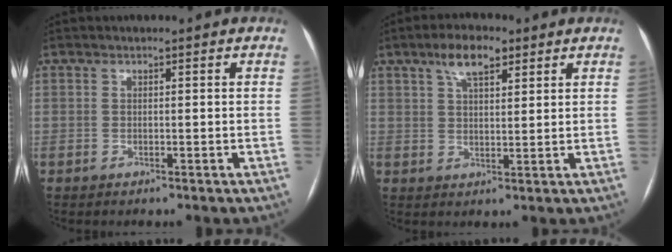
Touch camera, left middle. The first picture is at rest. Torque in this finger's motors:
{"motor_torque": [0.80, -0.55, 0.43, 0.02]}